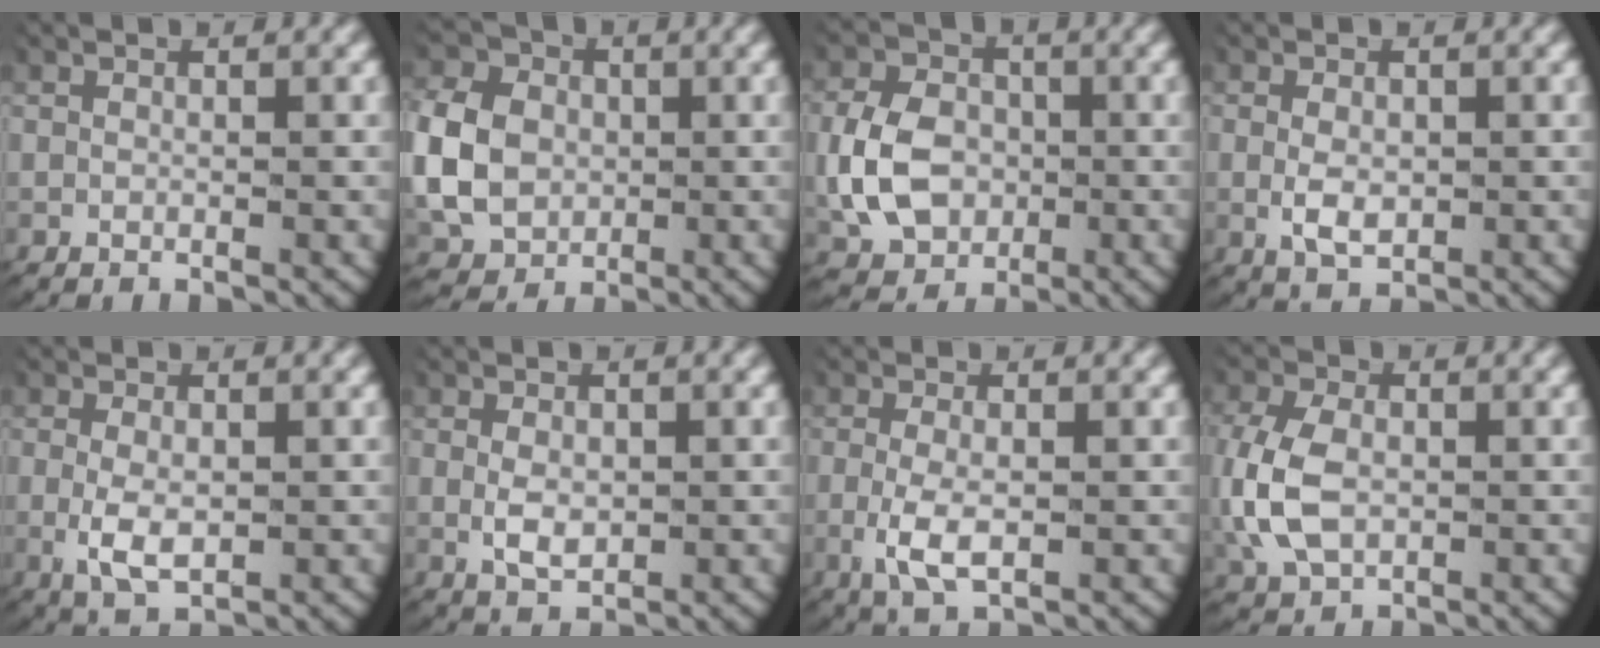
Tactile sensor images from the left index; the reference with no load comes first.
{"total": 8.0, "force": [-0.3, 6.9, 4.1], "torque": [-0.093, -0.019, 0.001]}
{"total": 6.9, "force": [-0.9, 5.7, 3.9], "torque": [-0.084, -0.018, -0.011]}
{"total": 3.5, "force": [-0.7, 2.4, 2.5], "torque": [-0.056, -0.018, 0.001]}
{"total": 3.9, "force": [-0.8, 2.3, 3.1], "torque": [-0.073, -0.017, -0.003]}
{"total": 3.2, "force": [-0.4, 2.2, 2.3], "torque": [-0.053, -0.016, 0.004]}
{"total": 3.6, "force": [-0.8, 1.6, 3.1], "torque": [-0.073, -0.011, -0.008]}
{"total": 5.5, "force": [-0.1, 4.1, 3.7], "torque": [-0.110, -0.015, 0.011]}